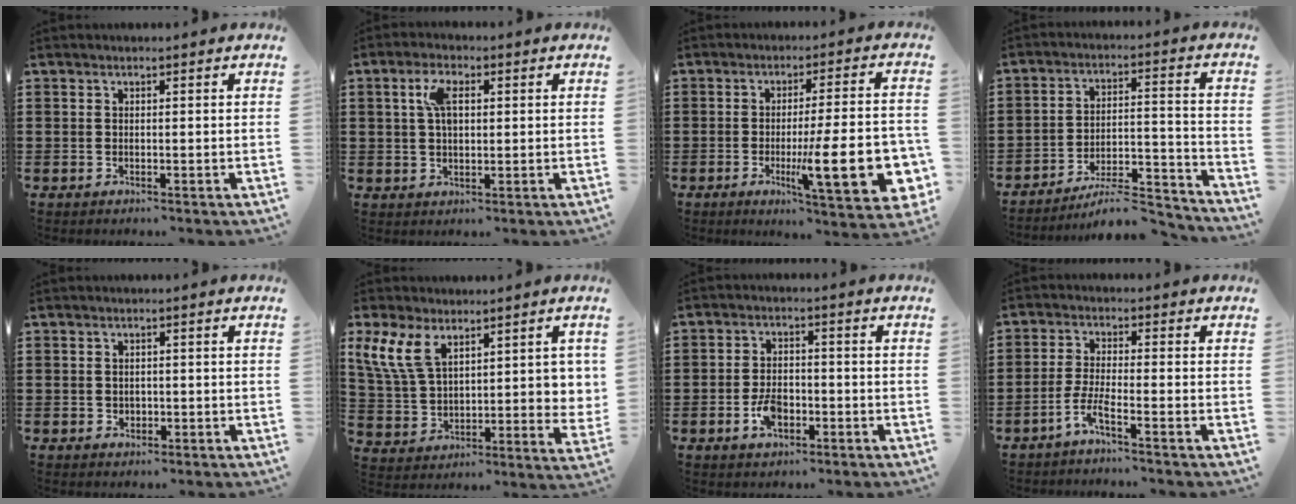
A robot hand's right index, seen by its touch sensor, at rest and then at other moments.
{"total": 4.7, "force": [1.2, 2.1, 4.0], "torque": [-0.085, 0.012, 0.019]}
{"total": 15.8, "force": [-3.7, 3.3, 15.0], "torque": [-0.224, -0.010, -0.049]}
{"total": 8.0, "force": [-7.1, 1.2, 3.4], "torque": [-0.043, 0.013, -0.134]}
{"total": 1.0, "force": [-0.1, 0.9, 0.3], "torque": [-0.007, 0.005, -0.004]}
{"total": 10.2, "force": [5.8, 5.4, 6.5], "torque": [-0.152, -0.001, 0.111]}
{"total": 4.5, "force": [-1.9, 2.5, 3.1], "torque": [-0.067, 0.002, -0.037]}
{"total": 3.7, "force": [-2.7, 0.0, 2.4], "torque": [-0.065, -0.006, -0.059]}